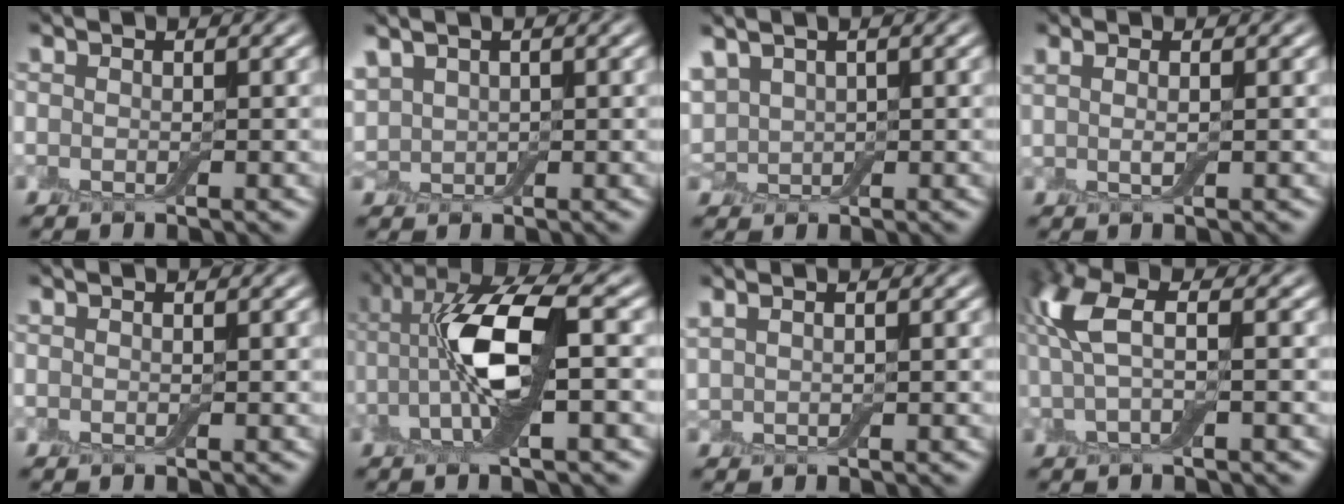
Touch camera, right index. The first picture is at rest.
{"total": 1.9, "force": [0.9, 1.4, 0.9], "torque": [-0.024, 0.008, 0.024]}
{"total": 2.1, "force": [0.8, 1.5, 1.2], "torque": [-0.029, 0.006, 0.017]}
{"total": 1.9, "force": [0.6, 0.9, 1.6], "torque": [-0.016, -0.005, -0.008]}
{"total": 0.0}
{"total": 8.2, "force": [-0.6, 2.6, 7.7], "torque": [-0.154, 0.017, -0.016]}
{"total": 1.1, "force": [0.9, 0.5, 0.5], "torque": [-0.003, -0.002, 0.012]}
{"total": 4.8, "force": [0.9, 1.9, 4.3], "torque": [-0.098, 0.011, 0.008]}